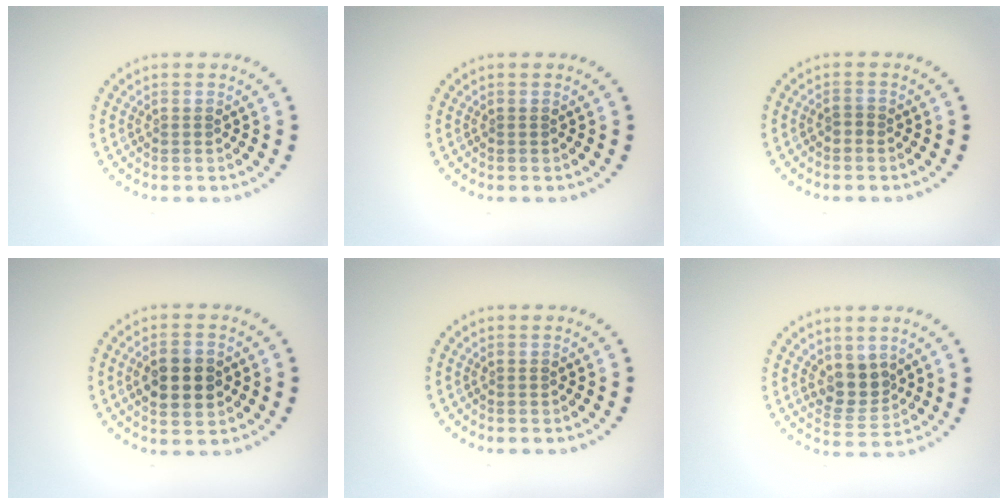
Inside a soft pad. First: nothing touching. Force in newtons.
{"total": 0.0}
{"total": 0.8, "press": 0.7, "slide": 0.3}
{"total": 4.1, "press": 4.1, "slide": 0.3}
{"total": 0.0}
{"total": 2.8, "press": 2.6, "slide": 1.2}